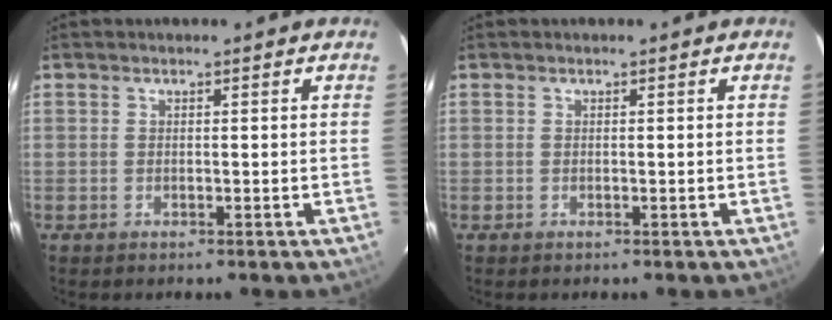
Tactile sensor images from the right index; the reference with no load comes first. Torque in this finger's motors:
{"motor_torque": [0.39, 0.56, -0.02, 0.00]}